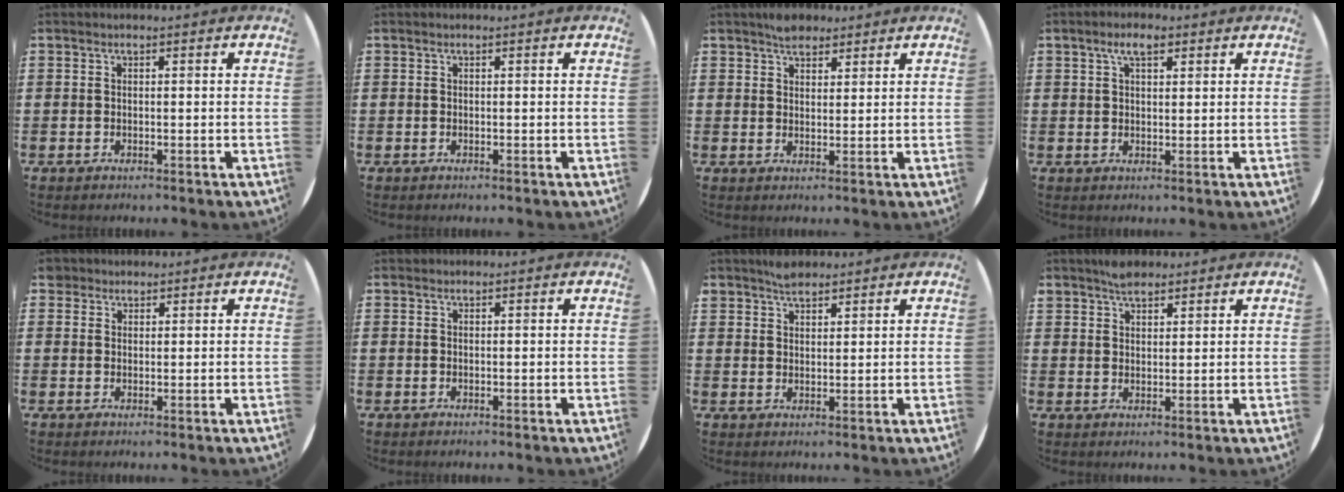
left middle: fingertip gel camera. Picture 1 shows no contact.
{"total": 0.0}
{"total": 3.0, "force": [2.6, 1.3, 0.6], "torque": [-0.007, 0.002, 0.049]}
{"total": 3.6, "force": [2.3, 1.4, 2.3], "torque": [-0.042, 0.007, 0.039]}
{"total": 1.7, "force": [1.5, 0.9, 0.1], "torque": [0.002, 0.001, 0.027]}
{"total": 0.0}
{"total": 2.7, "force": [2.5, 0.9, 0.4], "torque": [-0.004, 0.001, 0.046]}
{"total": 2.8, "force": [2.6, 1.0, 0.6], "torque": [-0.007, 0.001, 0.048]}